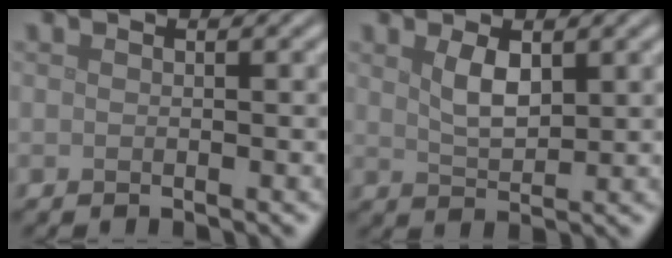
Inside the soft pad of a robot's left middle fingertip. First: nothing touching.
{"total": 2.5, "force": [1.2, 1.0, 2.0], "torque": [-0.041, -0.003, 0.026]}